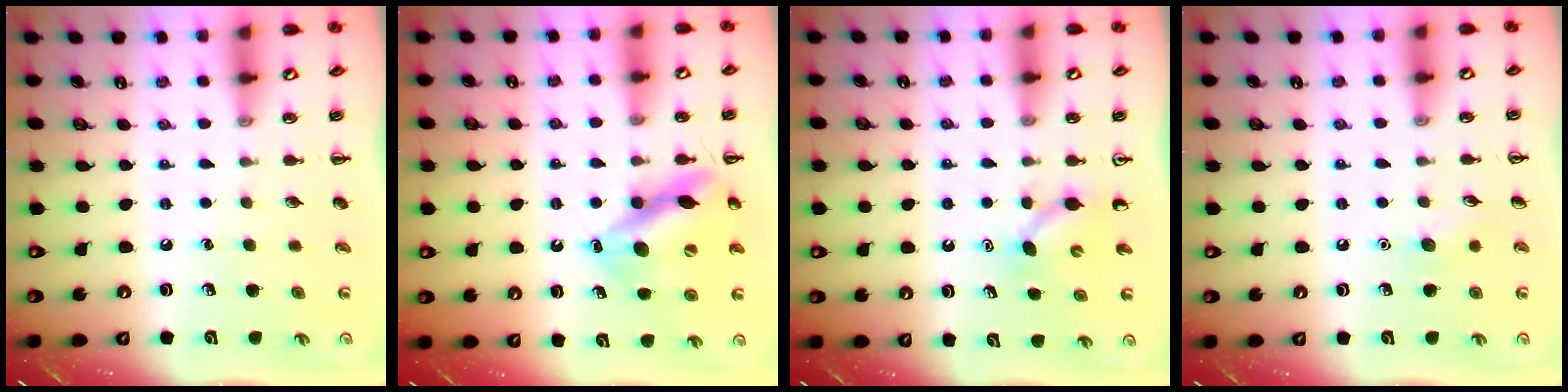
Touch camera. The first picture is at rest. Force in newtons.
{"total": 13.3, "press": 12.9, "slide": 3.2}
{"total": 2.9, "press": 2.7, "slide": 1.1}
{"total": 5.6, "press": 5.4, "slide": 1.5}